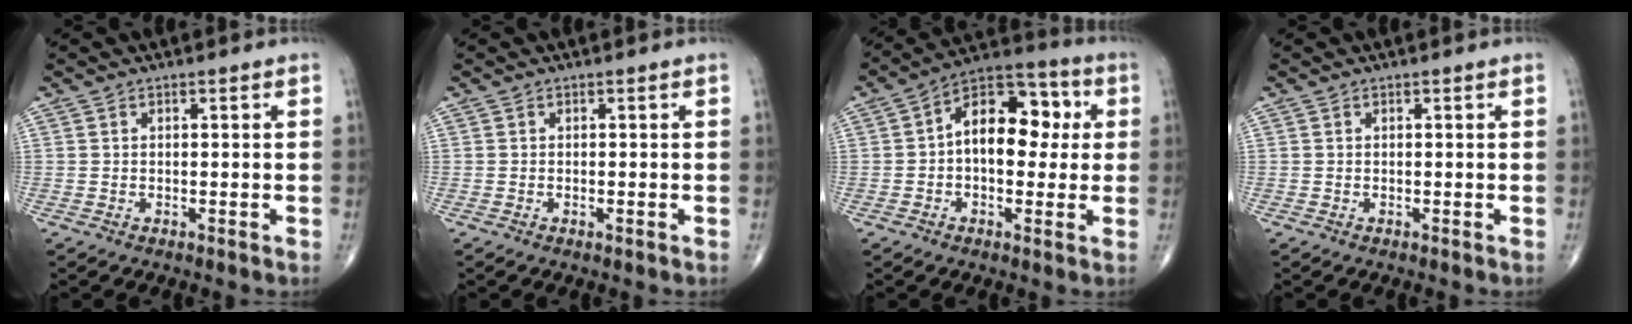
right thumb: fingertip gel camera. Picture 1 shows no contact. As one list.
[{"total": 0.6, "force": [-0.2, 0.2, 0.5], "torque": [-0.009, -0.002, -0.004]}, {"total": 14.5, "force": [1.4, 8.8, 11.4], "torque": [-0.138, 0.034, 0.010]}, {"total": 0.0}]